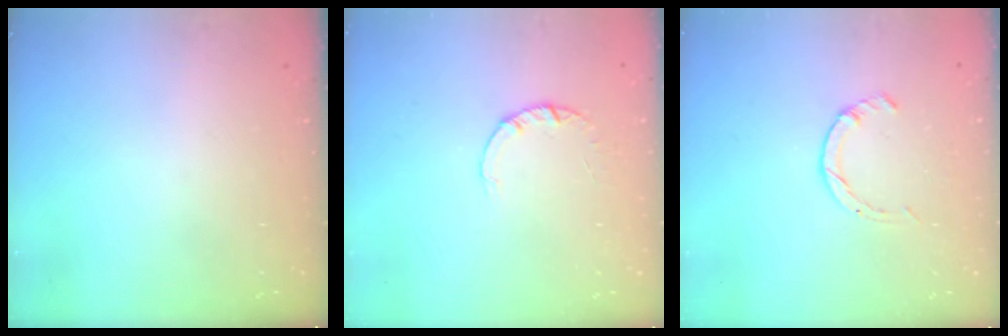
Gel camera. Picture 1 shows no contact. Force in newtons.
{"total": 1.8, "press": 1.8, "slide": 0.1}
{"total": 1.7, "press": 1.7, "slide": 0.2}